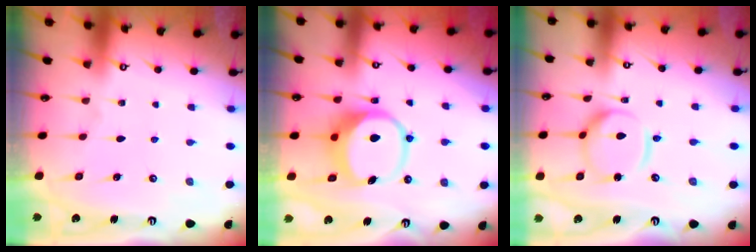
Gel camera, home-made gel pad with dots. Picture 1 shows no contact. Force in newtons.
{"total": 9.7, "press": 9.6, "slide": 1.5}
{"total": 12.0, "press": 11.9, "slide": 1.2}